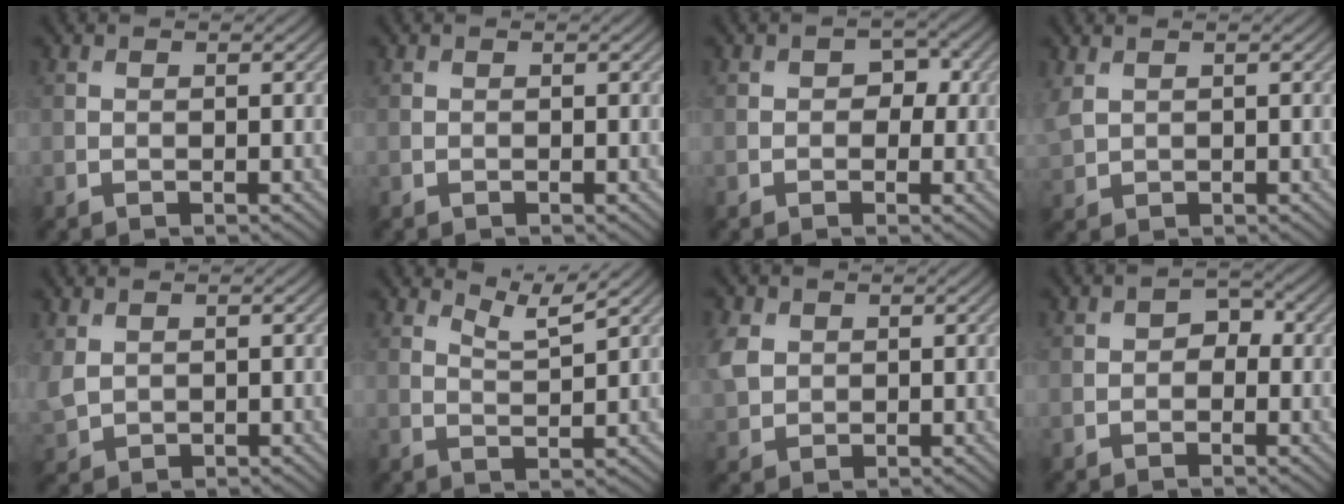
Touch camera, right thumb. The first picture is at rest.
{"total": 0.0}
{"total": 2.4, "force": [0.0, 1.8, 1.5], "torque": [-0.020, -0.001, -0.007]}
{"total": 2.5, "force": [1.3, 1.5, 1.6], "torque": [-0.054, 0.005, 0.033]}
{"total": 2.8, "force": [1.0, 2.0, 1.7], "torque": [-0.057, 0.000, 0.024]}
{"total": 3.6, "force": [3.1, 0.3, 1.8], "torque": [-0.037, -0.001, 0.063]}
{"total": 3.9, "force": [1.1, 3.1, 2.1], "torque": [-0.071, 0.005, 0.024]}
{"total": 2.0, "force": [-0.4, 1.6, 1.1], "torque": [-0.013, 0.001, -0.010]}